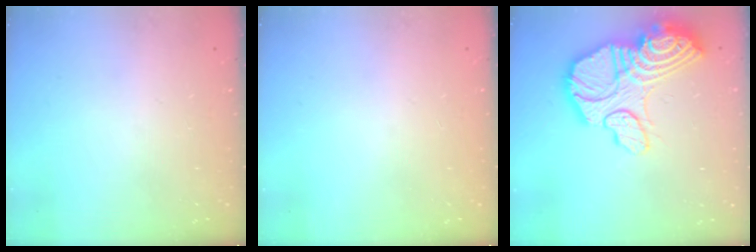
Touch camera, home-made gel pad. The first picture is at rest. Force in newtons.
{"total": 11.3, "press": 2.0, "slide": 11.1}
{"total": 27.3, "press": 27.1, "slide": 2.8}